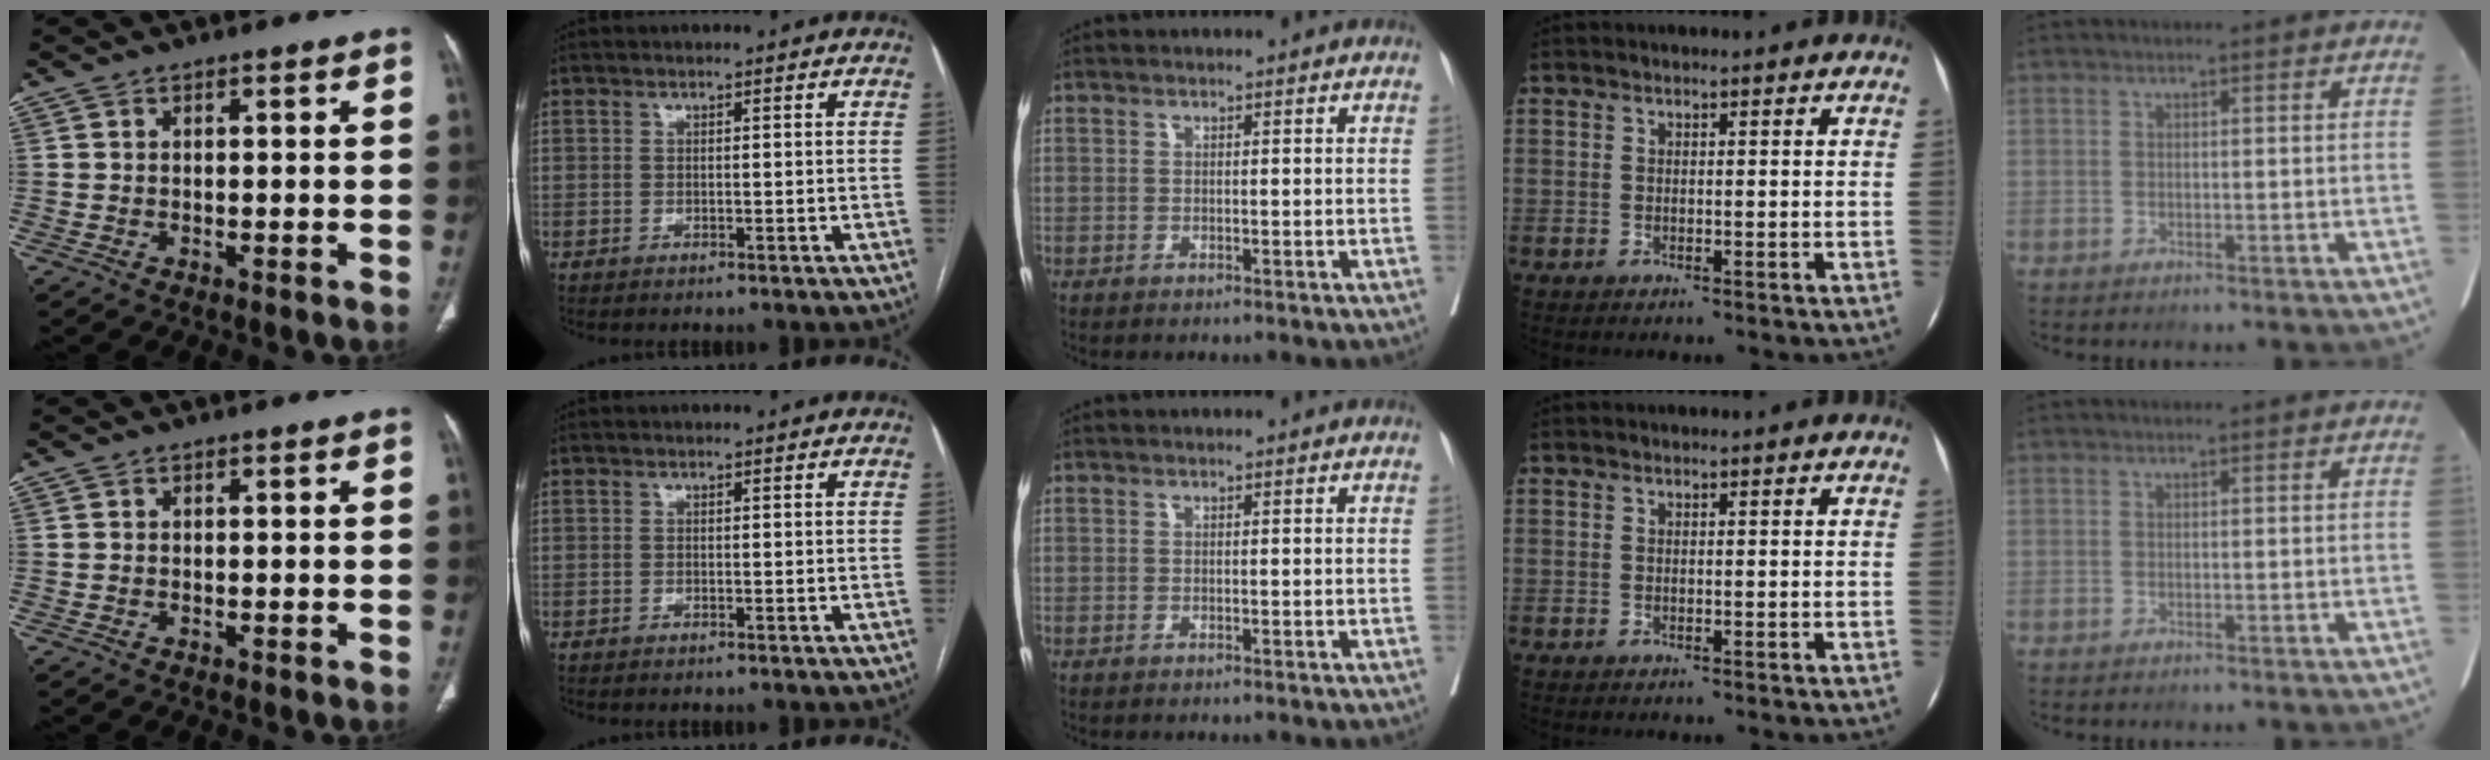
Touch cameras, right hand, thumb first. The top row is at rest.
{}